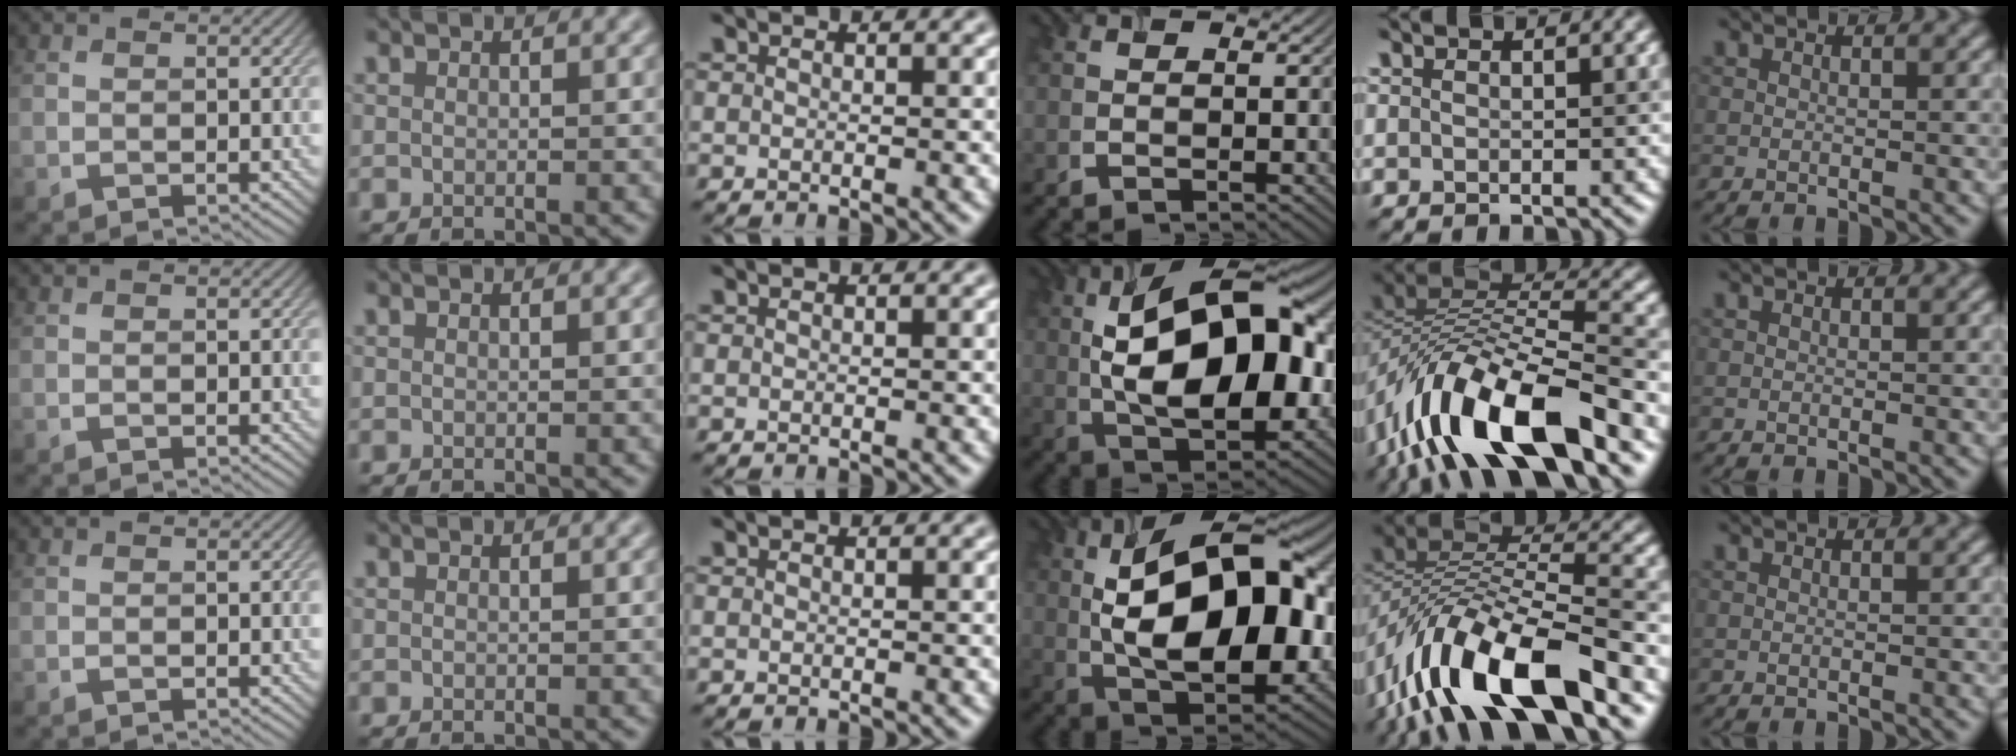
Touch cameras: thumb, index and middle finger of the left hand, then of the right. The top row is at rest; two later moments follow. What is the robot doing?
{"motion": "extract", "object": "airpods case & airpods"}